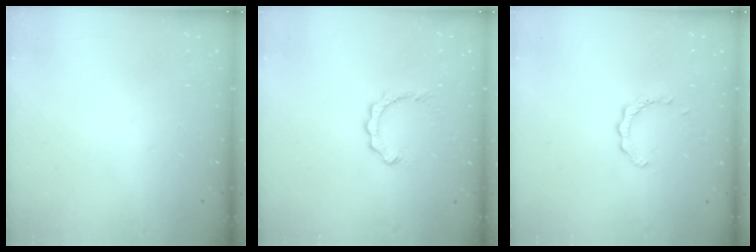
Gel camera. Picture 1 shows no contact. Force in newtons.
{"total": 2.3, "press": 2.3, "slide": 0.3}
{"total": 2.1, "press": 2.1, "slide": 0.1}